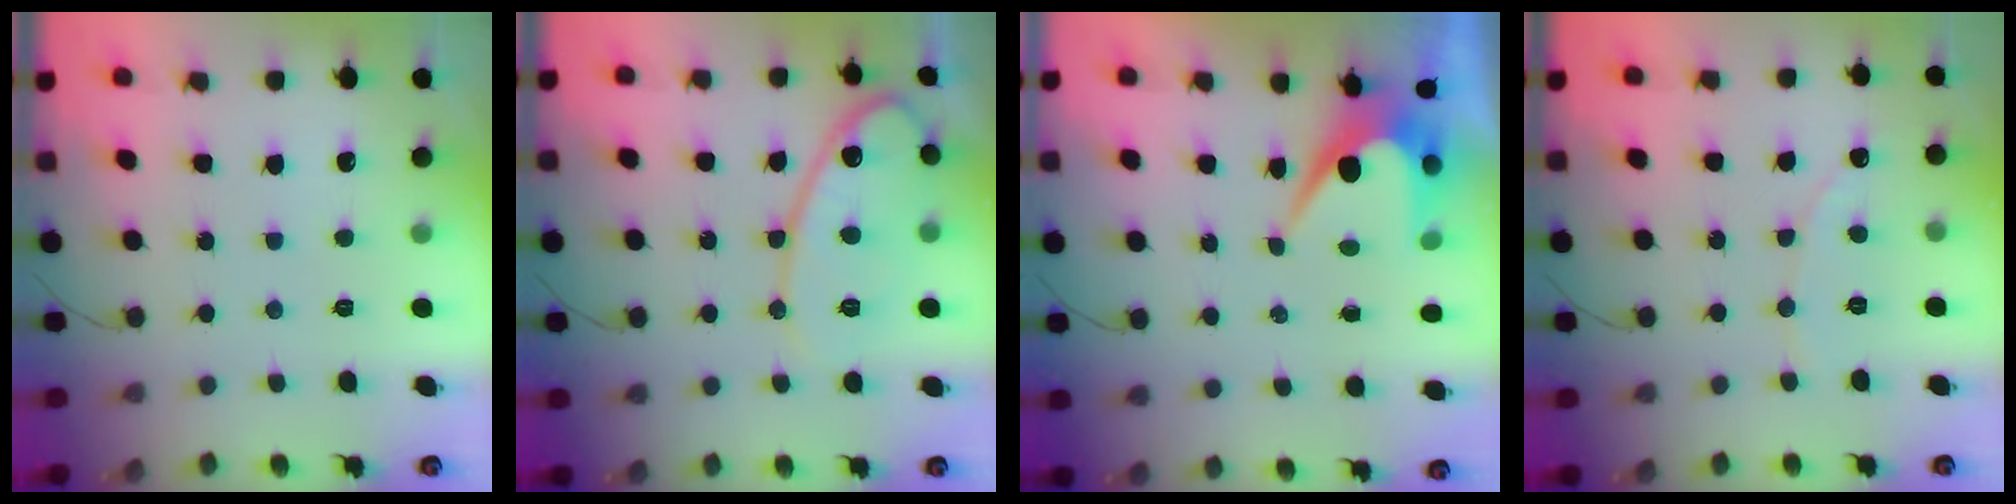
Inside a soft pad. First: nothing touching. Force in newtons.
{"total": 14.7, "press": 14.7, "slide": 1.1}
{"total": 7.1, "press": 7.1, "slide": 0.5}
{"total": 1.9, "press": 1.8, "slide": 0.2}